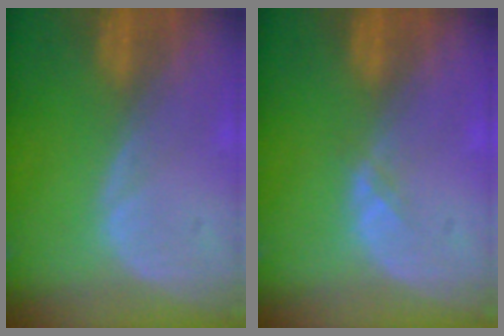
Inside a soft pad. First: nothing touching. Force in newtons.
{"total": 1.1, "press": 0.8, "slide": 0.7}